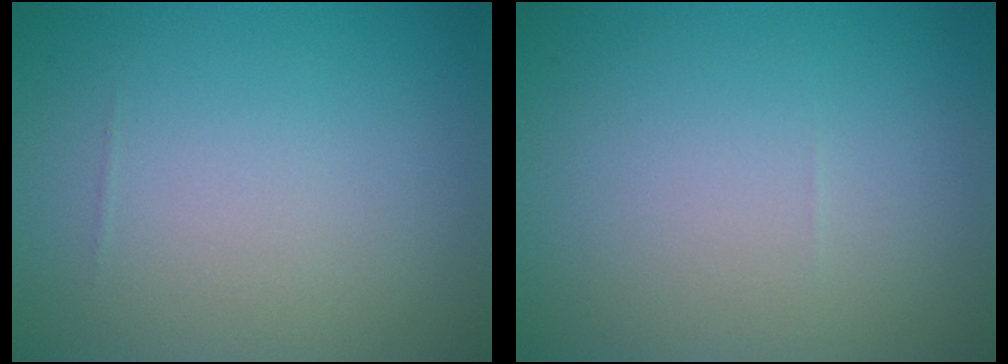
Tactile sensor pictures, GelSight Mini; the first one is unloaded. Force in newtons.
{"total": 0.0}